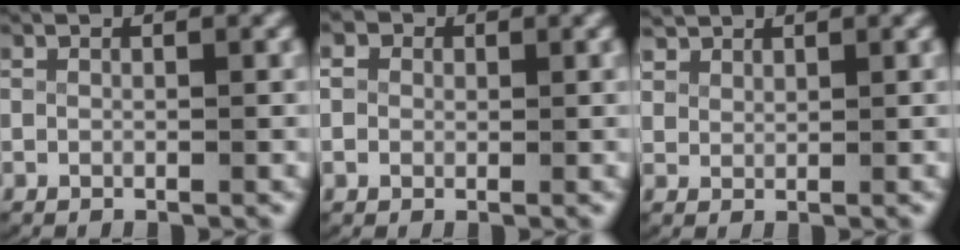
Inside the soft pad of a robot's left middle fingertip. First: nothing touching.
{"total": 2.8, "force": [0.5, 2.6, 0.8], "torque": [-0.034, -0.003, 0.006]}
{"total": 2.3, "force": [2.2, 0.6, 0.4], "torque": [-0.016, 0.000, 0.049]}